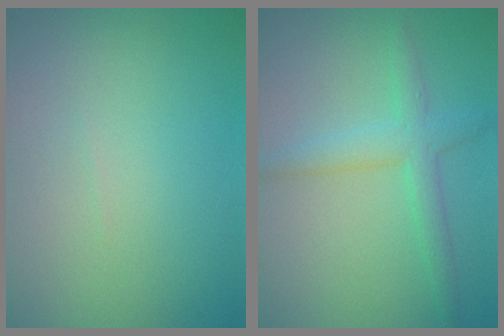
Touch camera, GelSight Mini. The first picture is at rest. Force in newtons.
{"total": 3.0, "press": 3.0, "slide": 0.2}